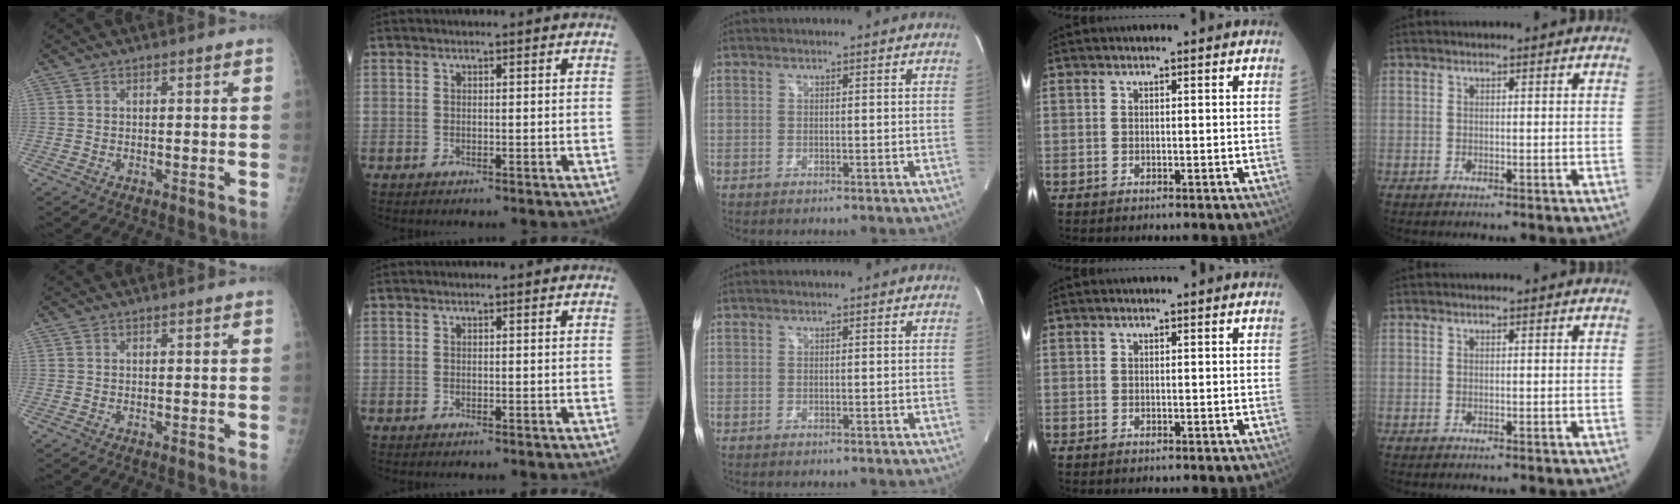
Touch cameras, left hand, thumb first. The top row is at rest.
{}